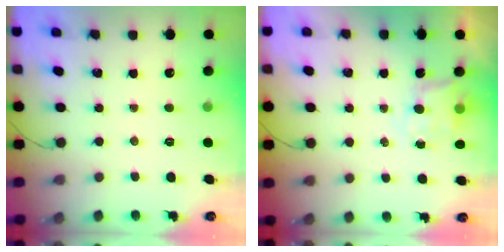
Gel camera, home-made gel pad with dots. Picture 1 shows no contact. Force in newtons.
{"total": 6.2, "press": 6.2, "slide": 0.8}